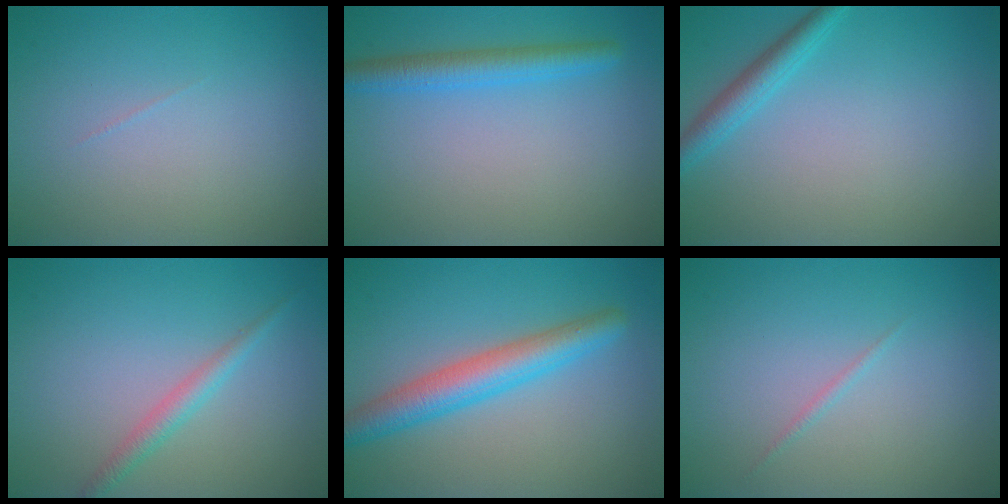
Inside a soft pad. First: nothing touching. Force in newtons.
{"total": 3.1, "press": 3.1, "slide": 0.1}
{"total": 2.4, "press": 2.4, "slide": 0.1}
{"total": 1.8, "press": 1.8, "slide": 0.0}
{"total": 4.6, "press": 4.6, "slide": 0.1}
{"total": 0.5, "press": 0.5, "slide": 0.0}